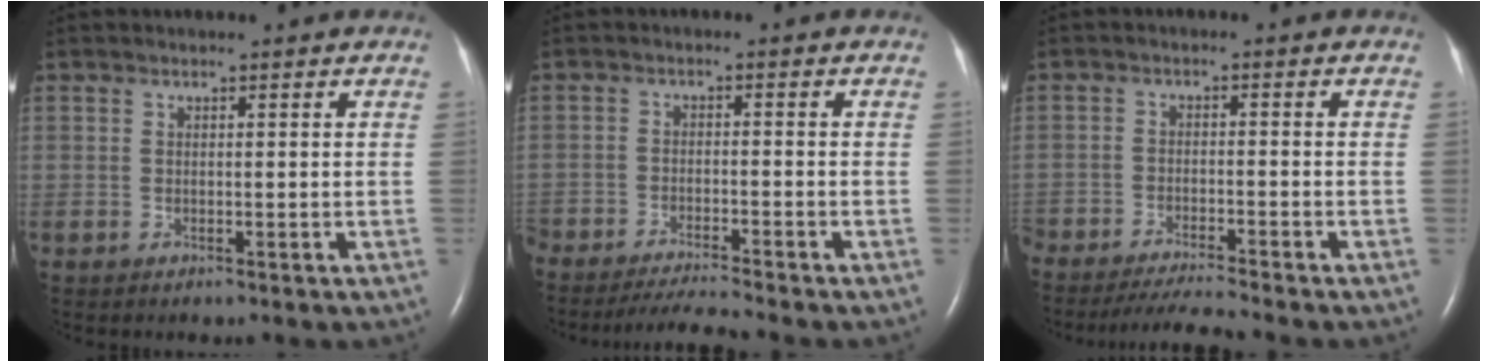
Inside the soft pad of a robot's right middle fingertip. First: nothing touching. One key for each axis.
{"total": 6.0, "fx": -5.7, "fy": -1.0, "fz": 1.8, "tx": -0.026, "ty": -0.019, "tz": -0.102}
{"total": 6.6, "fx": -6.2, "fy": -0.9, "fz": 2.1, "tx": -0.031, "ty": -0.020, "tz": -0.109}